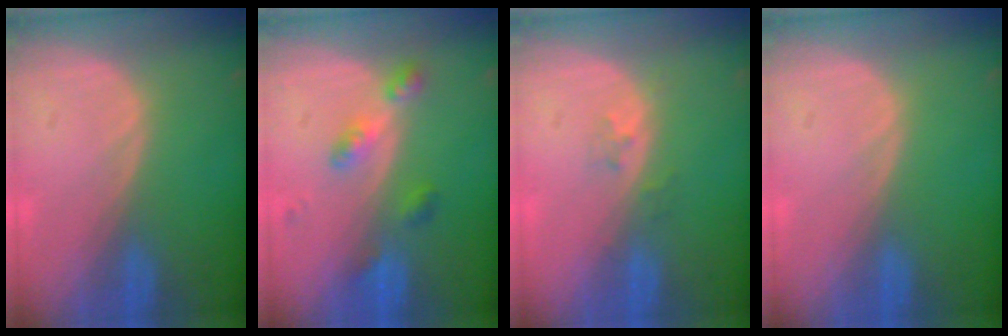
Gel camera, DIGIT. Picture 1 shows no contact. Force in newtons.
{"total": 4.7, "press": 4.2, "slide": 2.0}
{"total": 1.9, "press": 1.4, "slide": 1.2}
{"total": 0.0}